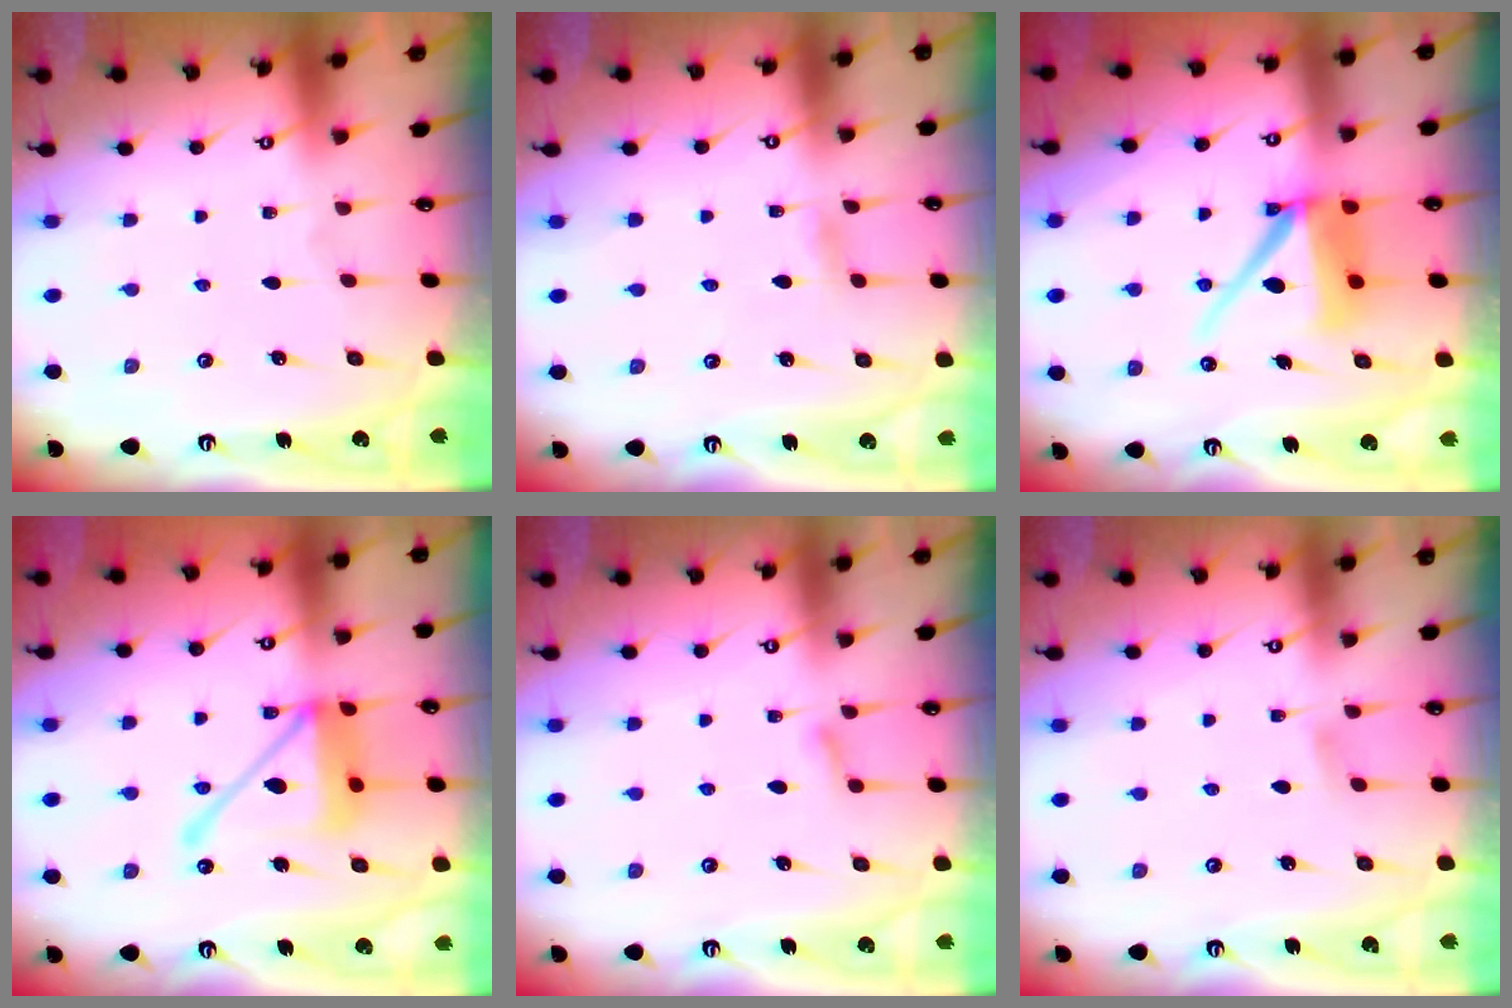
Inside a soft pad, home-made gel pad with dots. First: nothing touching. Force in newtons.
{"total": 3.1, "press": 3.1, "slide": 0.3}
{"total": 11.6, "press": 11.5, "slide": 1.2}
{"total": 15.7, "press": 15.6, "slide": 2.0}
{"total": 5.1, "press": 5.1, "slide": 0.7}
{"total": 3.3, "press": 3.2, "slide": 0.5}